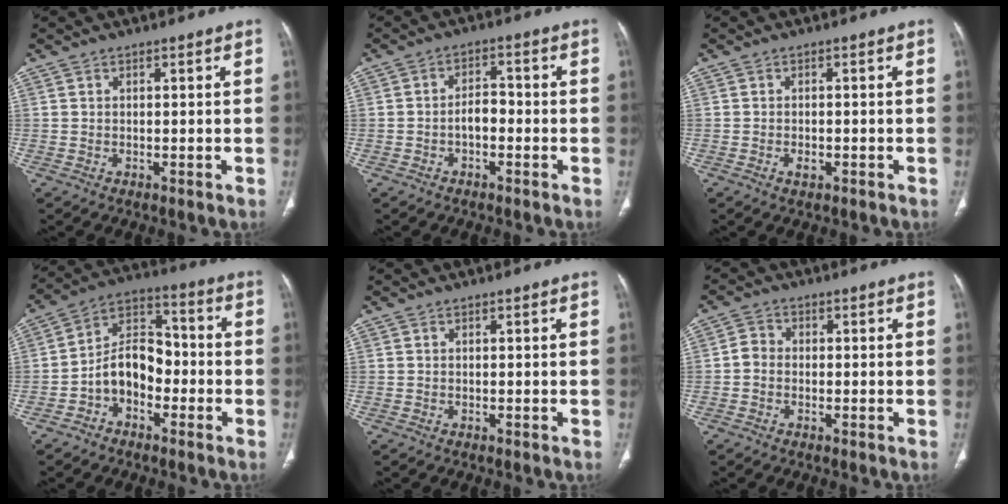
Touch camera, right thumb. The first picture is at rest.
{"total": 3.6, "force": [-1.3, 2.1, 2.6], "torque": [-0.034, 0.020, -0.026]}
{"total": 1.6, "force": [-0.8, 0.8, 1.1], "torque": [-0.021, 0.005, -0.012]}
{"total": 10.9, "force": [-3.4, 7.7, 7.0], "torque": [-0.094, 0.048, -0.071]}
{"total": 0.0}
{"total": 2.8, "force": [-0.6, 2.4, 1.3], "torque": [-0.014, 0.009, -0.018]}